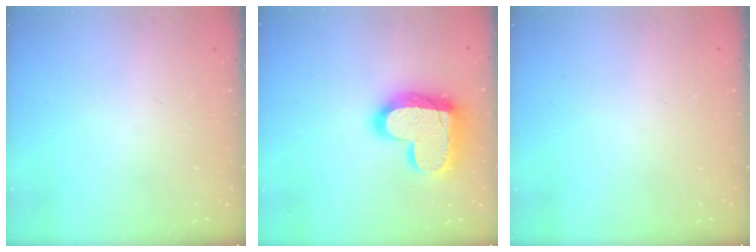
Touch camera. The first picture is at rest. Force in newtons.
{"total": 19.3, "press": 19.2, "slide": 1.5}
{"total": 0.0}